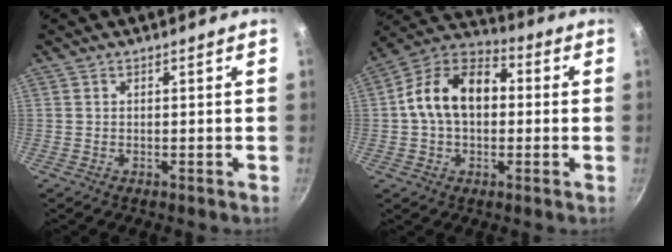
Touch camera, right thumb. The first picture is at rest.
{"total": 15.0, "force": [0.8, 10.1, 11.0], "torque": [-0.153, 0.037, -0.008]}